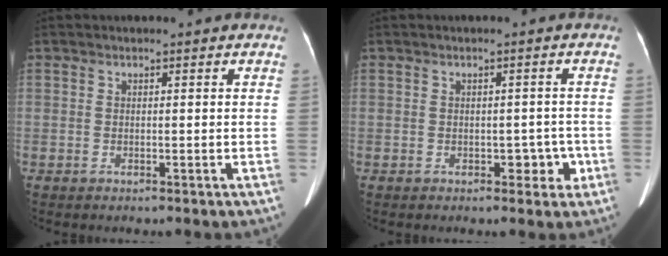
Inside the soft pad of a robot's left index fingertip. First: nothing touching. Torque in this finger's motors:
{"motor_torque": [-0.05, -0.01, -0.01, -0.01]}